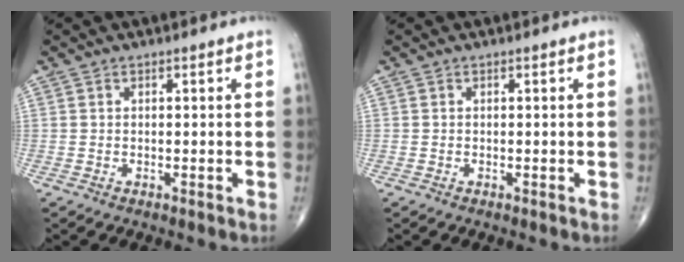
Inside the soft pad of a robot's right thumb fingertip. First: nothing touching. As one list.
[{"total": 0.0}]